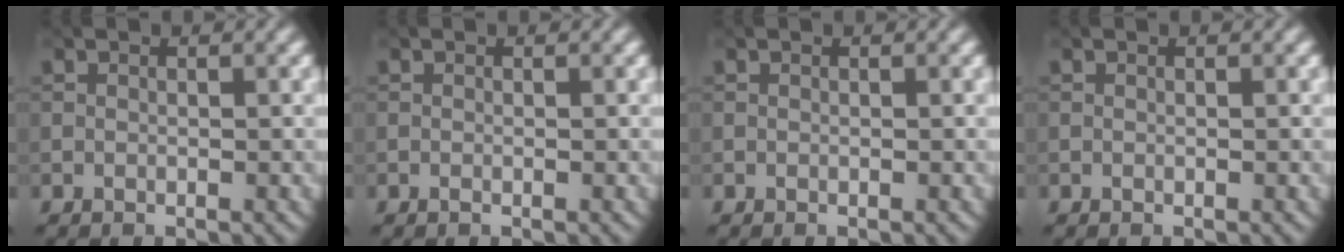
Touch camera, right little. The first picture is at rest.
{"total": 0.0}
{"total": 0.0}
{"total": 0.0}